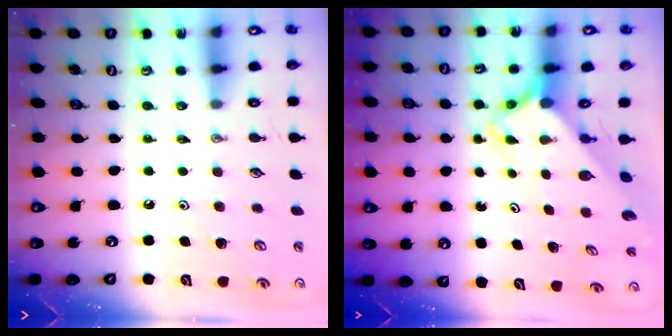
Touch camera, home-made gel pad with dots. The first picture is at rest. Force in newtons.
{"total": 2.9, "press": 2.9, "slide": 0.2}